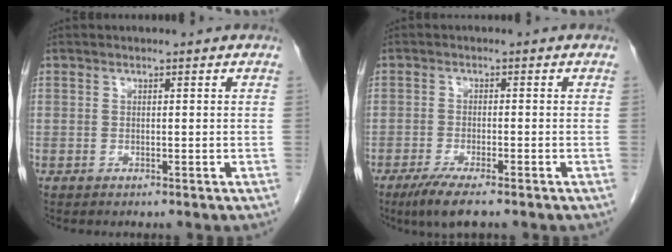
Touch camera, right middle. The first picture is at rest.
{"total": 5.1, "force": [-3.6, 0.6, 3.6], "torque": [-0.066, -0.012, -0.061]}